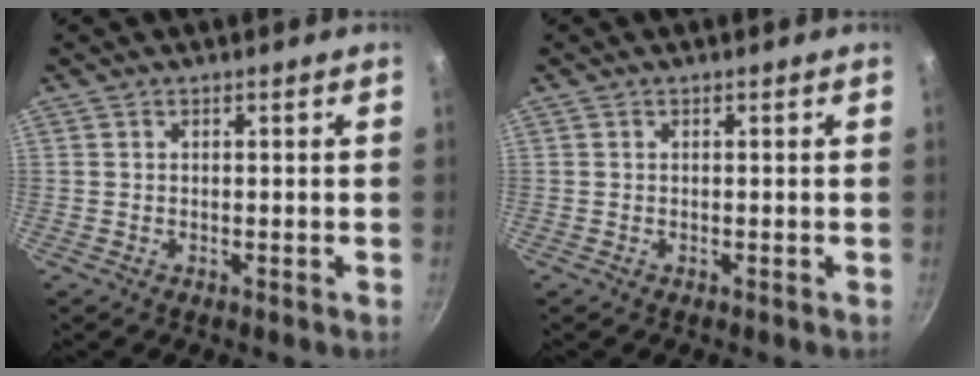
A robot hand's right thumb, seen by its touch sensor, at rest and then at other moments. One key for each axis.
{"total": 0.0}